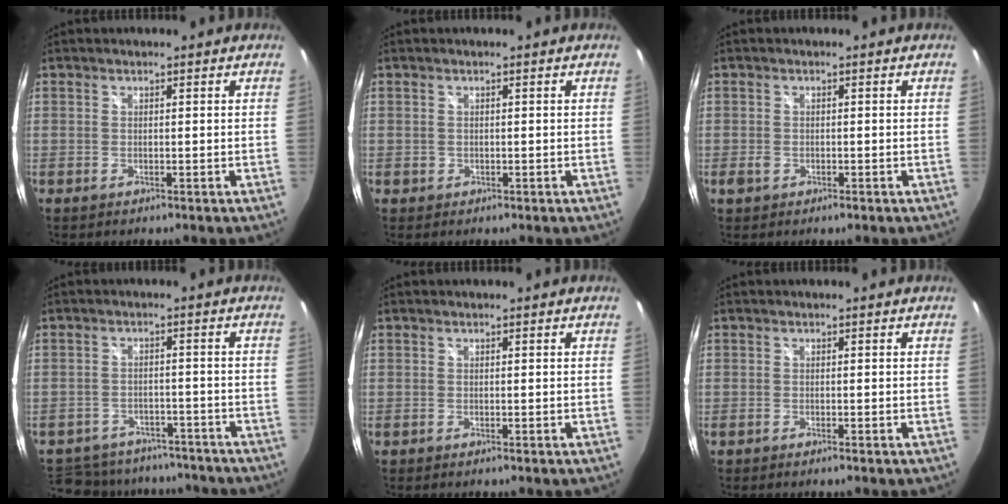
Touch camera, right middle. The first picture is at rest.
{"total": 1.0, "force": [-0.2, 0.9, 0.2], "torque": [-0.002, -0.002, -0.004]}
{"total": 1.9, "force": [-0.9, 1.3, 1.1], "torque": [-0.020, -0.002, -0.017]}
{"total": 18.3, "force": [-15.0, 8.5, 6.1], "torque": [-0.150, 0.022, -0.197]}
{"total": 0.0}
{"total": 0.8, "force": [-0.6, -0.1, 0.4], "torque": [-0.006, 0.001, -0.012]}